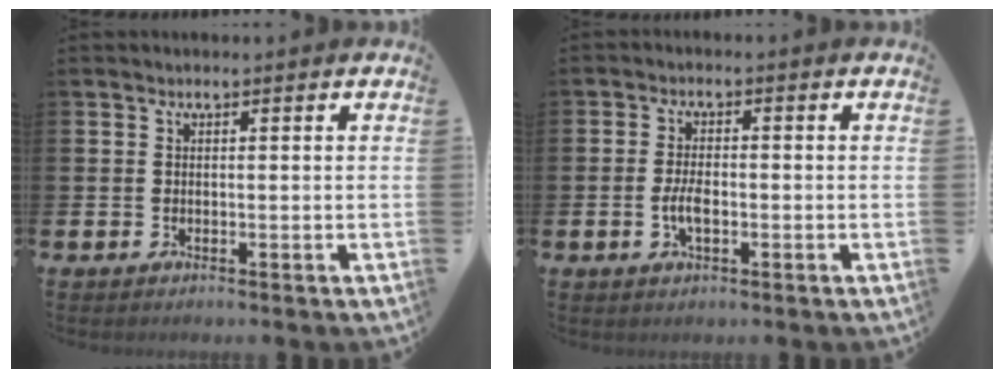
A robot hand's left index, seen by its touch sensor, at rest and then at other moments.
{"total": 3.2, "force": [-0.8, 1.3, 2.8], "torque": [-0.040, -0.003, -0.017]}